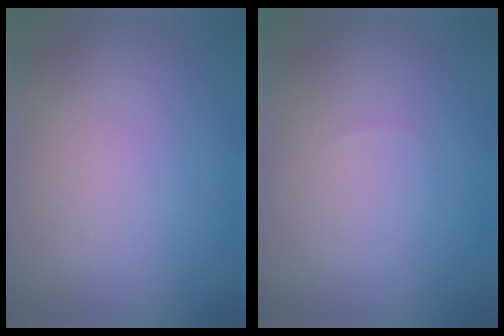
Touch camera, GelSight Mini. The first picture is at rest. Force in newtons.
{"total": 0.0}